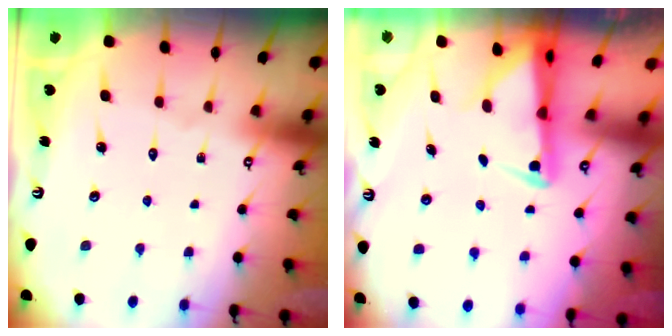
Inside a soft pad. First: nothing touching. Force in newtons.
{"total": 2.9, "press": 2.9, "slide": 0.4}